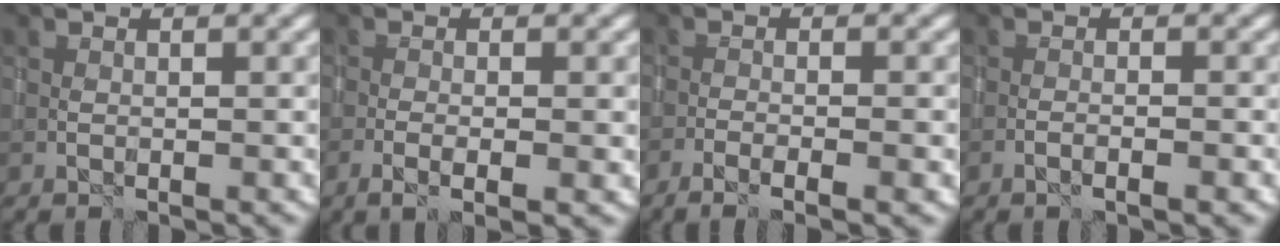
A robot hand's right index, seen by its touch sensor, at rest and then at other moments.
{"total": 3.4, "force": [-1.2, 1.0, 3.1], "torque": [-0.055, -0.004, -0.025]}
{"total": 4.1, "force": [-2.4, 1.0, 3.2], "torque": [-0.052, 0.002, -0.045]}
{"total": 2.1, "force": [-1.1, 0.4, 1.8], "torque": [-0.026, 0.011, -0.022]}